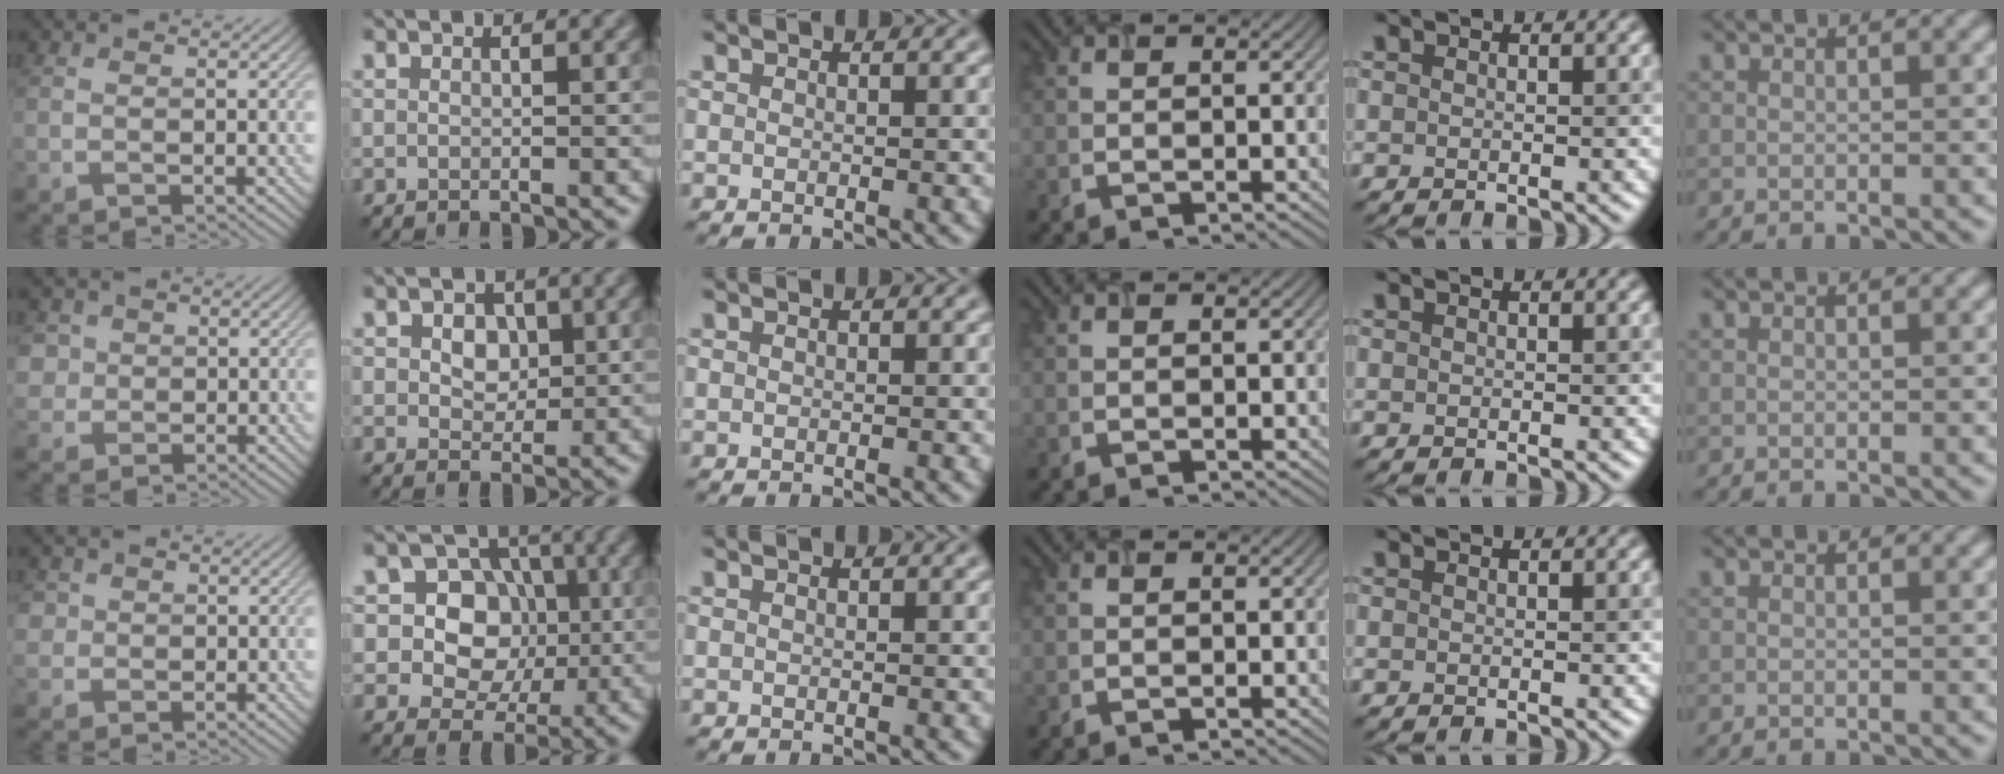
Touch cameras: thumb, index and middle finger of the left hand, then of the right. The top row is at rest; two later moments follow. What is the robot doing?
{"motion": "close", "object": "airpods case & airpods"}